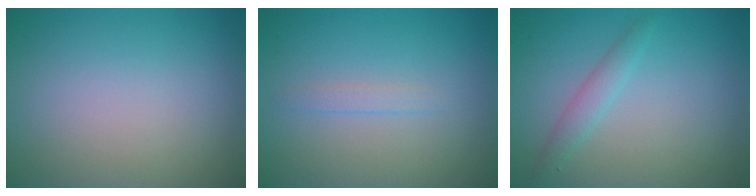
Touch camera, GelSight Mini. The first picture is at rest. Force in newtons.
{"total": 0.8, "press": 0.8, "slide": 0.2}
{"total": 1.6, "press": 1.6, "slide": 0.1}